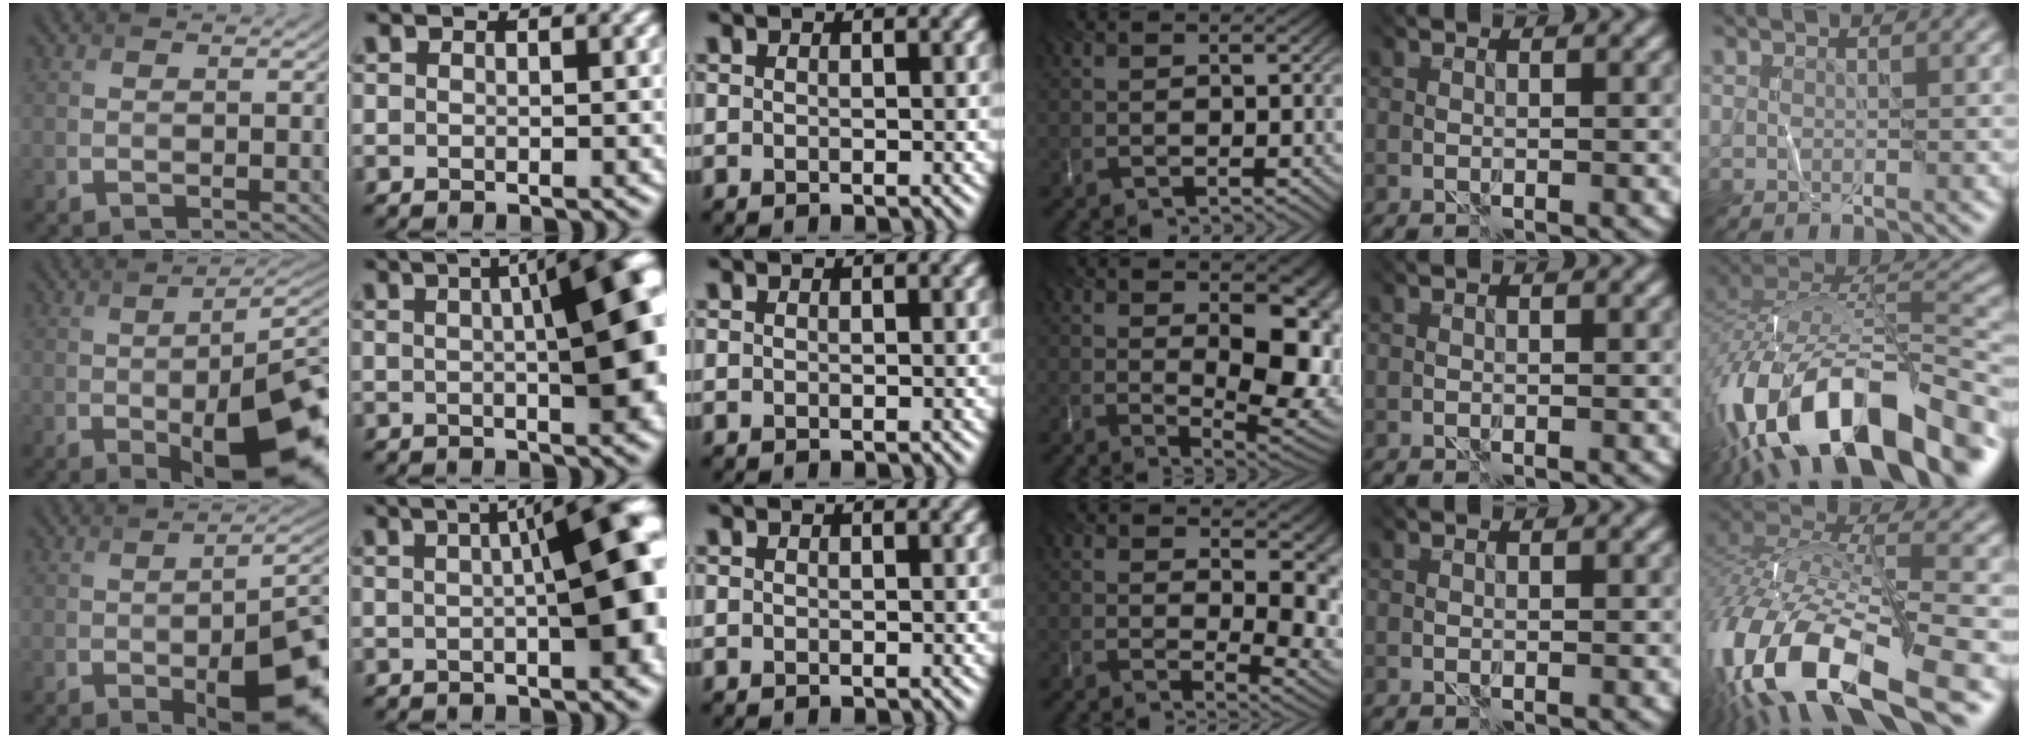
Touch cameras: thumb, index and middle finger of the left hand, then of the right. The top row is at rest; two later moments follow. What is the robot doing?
{"motion": "wrap", "object": "string"}